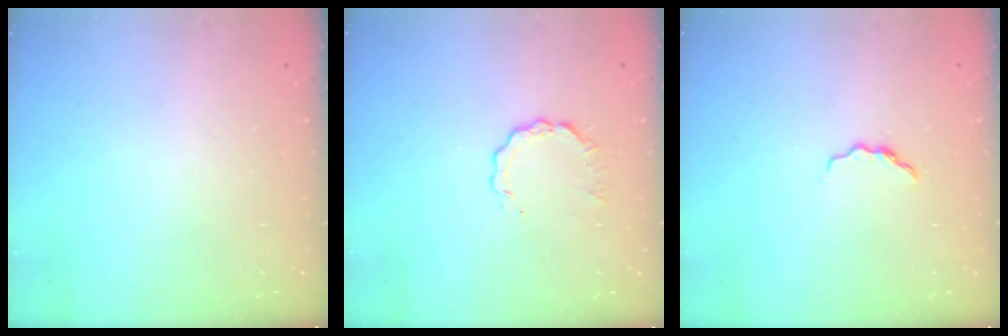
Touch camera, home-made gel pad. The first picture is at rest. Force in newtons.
{"total": 2.9, "press": 2.9, "slide": 0.3}
{"total": 3.8, "press": 3.8, "slide": 0.5}